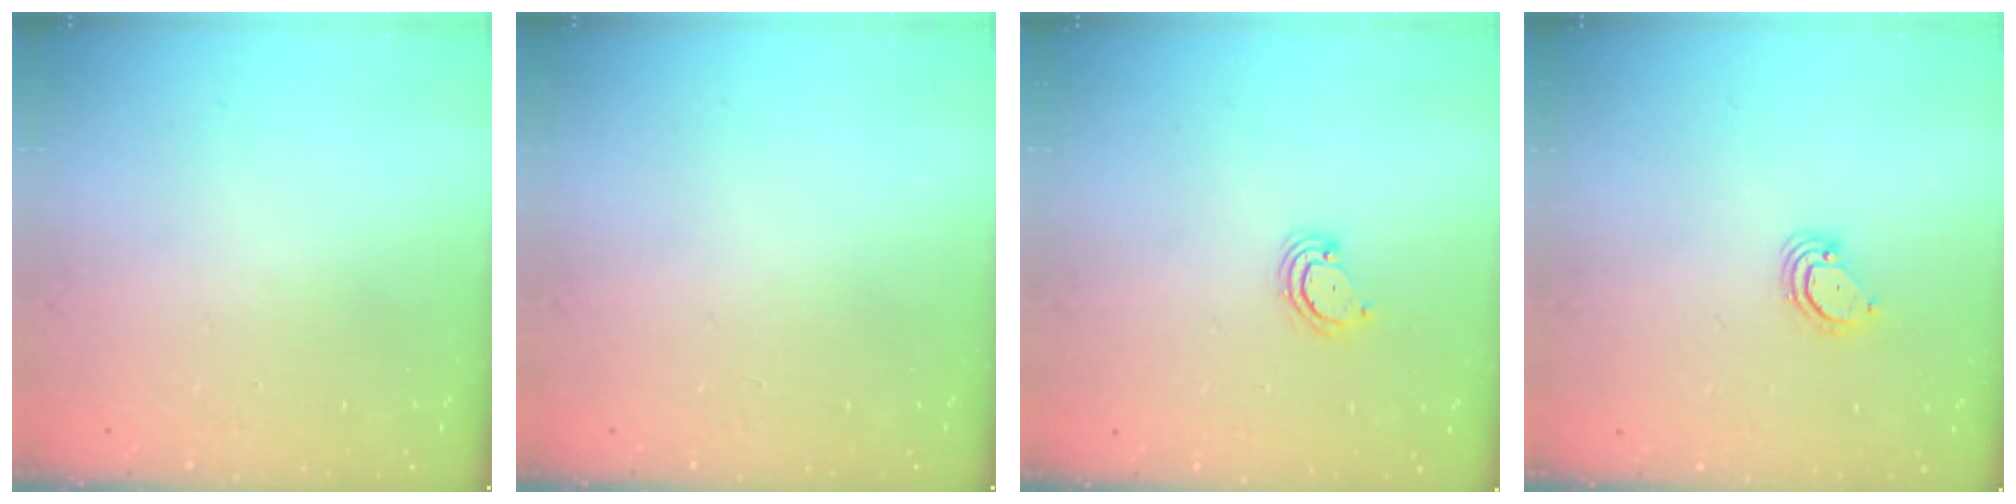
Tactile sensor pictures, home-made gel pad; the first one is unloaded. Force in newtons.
{"total": 0.0}
{"total": 2.9, "press": 2.9, "slide": 0.3}
{"total": 3.1, "press": 3.1, "slide": 0.2}